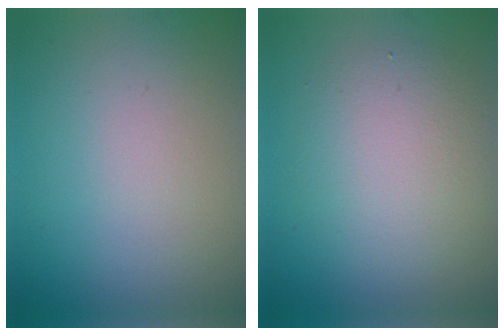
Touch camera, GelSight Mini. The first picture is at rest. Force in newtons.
{"total": 4.3, "press": 4.3, "slide": 0.2}